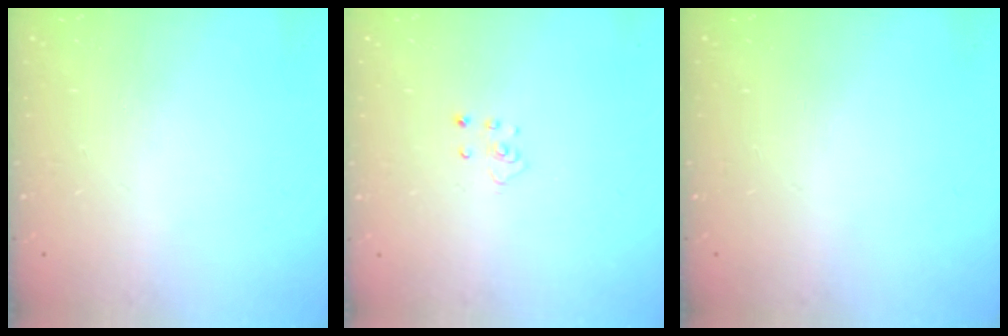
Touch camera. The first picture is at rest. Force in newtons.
{"total": 2.3, "press": 2.3, "slide": 0.2}
{"total": 0.0}